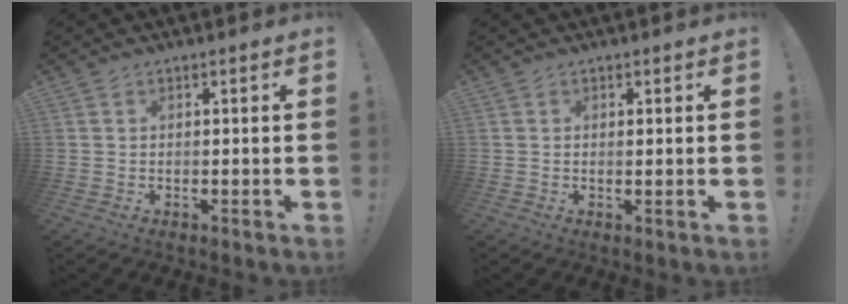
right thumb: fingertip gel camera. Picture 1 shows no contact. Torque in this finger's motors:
{"motor_torque": [-0.03, -0.17, -0.25, -0.03, -0.02]}